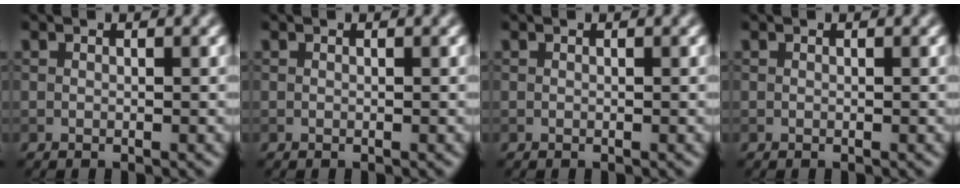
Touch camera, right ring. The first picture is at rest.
{"total": 0.0}
{"total": 0.0}
{"total": 0.0}